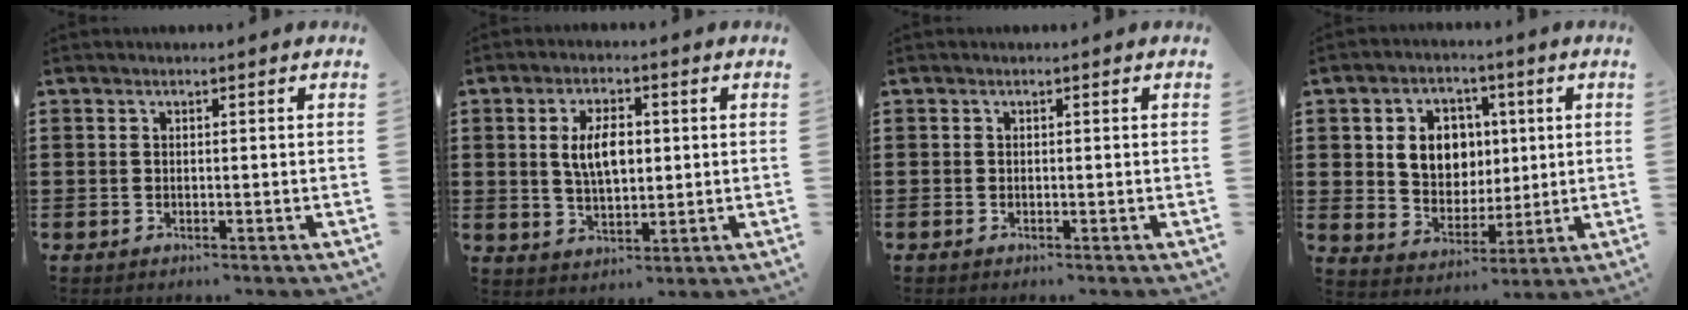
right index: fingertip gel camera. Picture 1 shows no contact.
{"total": 6.3, "force": [0.8, 3.1, 5.4], "torque": [-0.102, 0.002, 0.006]}
{"total": 0.0}
{"total": 7.9, "force": [1.6, 6.6, 3.9], "torque": [-0.089, 0.017, 0.027]}